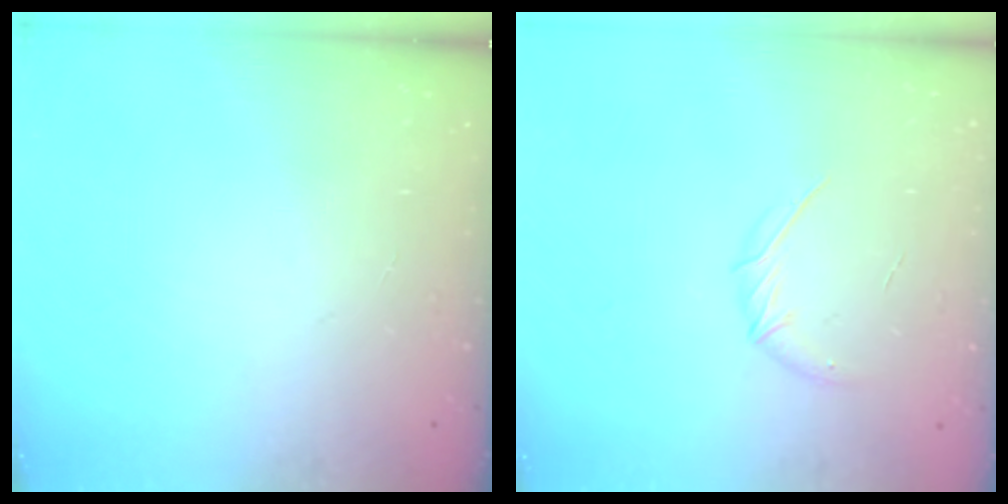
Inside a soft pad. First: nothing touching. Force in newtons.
{"total": 5.1, "press": 4.9, "slide": 1.5}